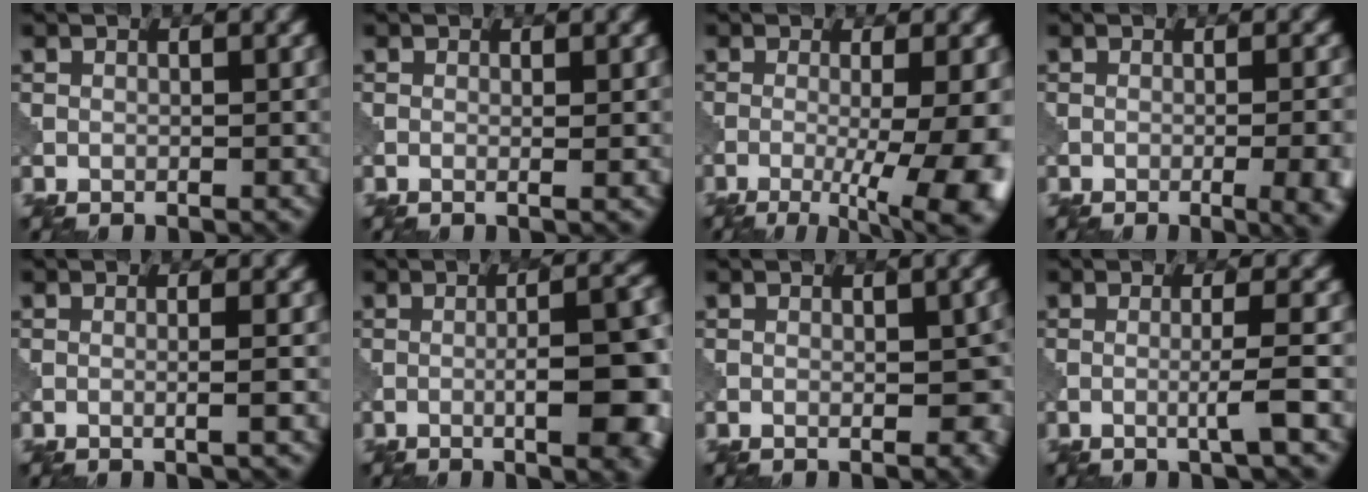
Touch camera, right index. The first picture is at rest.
{"total": 1.0, "force": [0.1, 0.3, 0.9], "torque": [-0.012, -0.002, -0.001]}
{"total": 11.1, "force": [-2.5, 3.6, 10.2], "torque": [-0.113, -0.004, -0.030]}
{"total": 9.2, "force": [-2.6, 4.5, 7.5], "torque": [-0.034, 0.006, -0.018]}
{"total": 2.0, "force": [0.0, 0.7, 1.9], "torque": [-0.019, 0.000, -0.014]}
{"total": 9.3, "force": [-2.2, 2.4, 8.8], "torque": [-0.114, 0.003, -0.027]}
{"total": 3.2, "force": [-0.6, 1.5, 2.8], "torque": [-0.028, 0.000, -0.006]}
{"total": 2.8, "force": [-0.5, 0.2, 2.7], "torque": [-0.043, 0.002, -0.019]}